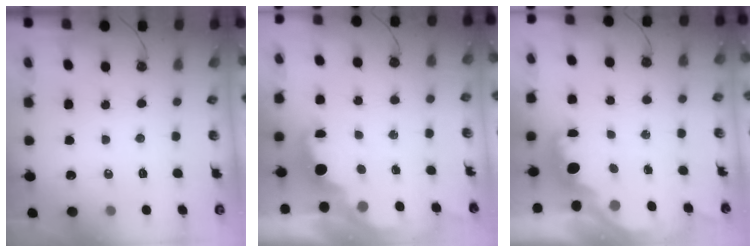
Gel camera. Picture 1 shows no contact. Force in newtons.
{"total": 2.0, "press": 1.9, "slide": 0.8}
{"total": 1.6, "press": 1.4, "slide": 0.7}